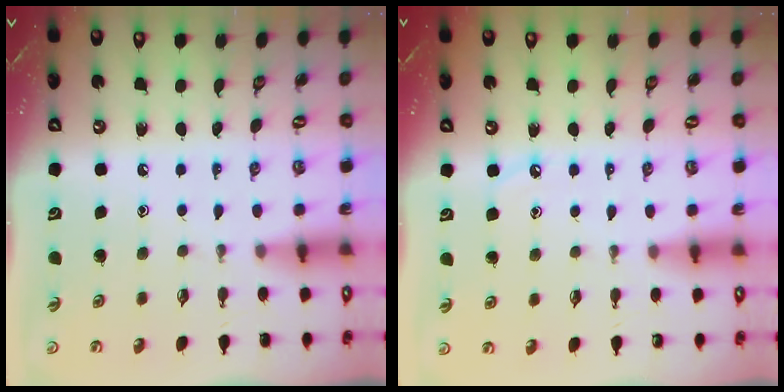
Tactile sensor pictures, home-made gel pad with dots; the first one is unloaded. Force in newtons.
{"total": 3.5, "press": 3.4, "slide": 0.5}